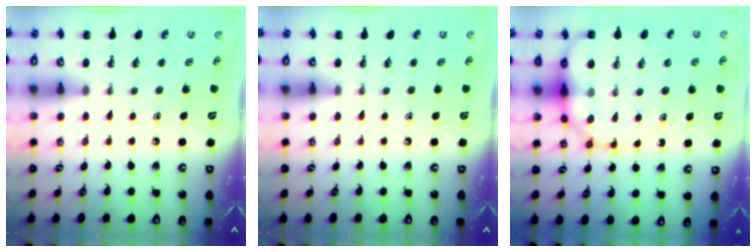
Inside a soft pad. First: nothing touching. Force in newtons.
{"total": 0.0}
{"total": 12.7, "press": 12.3, "slide": 3.2}